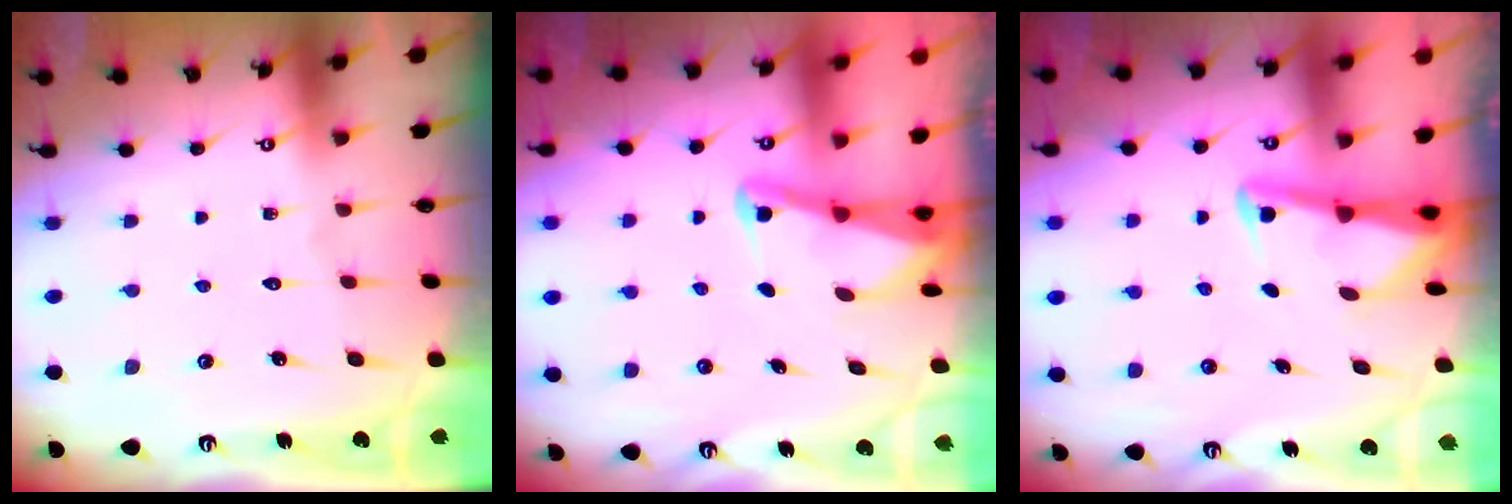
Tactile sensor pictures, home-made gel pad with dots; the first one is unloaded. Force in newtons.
{"total": 2.2, "press": 2.2, "slide": 0.3}
{"total": 3.2, "press": 3.2, "slide": 0.3}